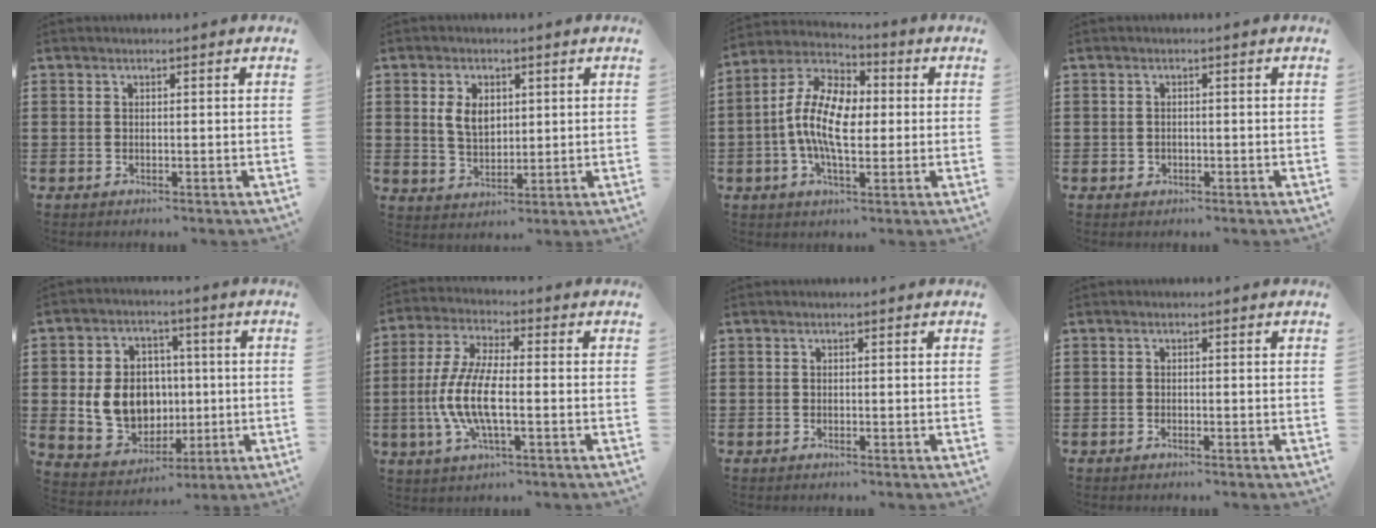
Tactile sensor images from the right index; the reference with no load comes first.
{"total": 5.0, "force": [1.2, 3.3, 3.5], "torque": [-0.070, 0.010, 0.018]}
{"total": 11.3, "force": [-0.4, 5.9, 9.7], "torque": [-0.225, -0.002, -0.015]}
{"total": 0.7, "force": [-0.2, 0.6, 0.3], "torque": [-0.009, 0.003, -0.005]}
{"total": 9.9, "force": [0.1, 8.5, 5.2], "torque": [-0.125, 0.013, 0.007]}
{"total": 9.2, "force": [-2.2, 3.0, 8.5], "torque": [-0.196, -0.013, -0.049]}
{"total": 0.0}
{"total": 0.6, "force": [-0.6, 0.1, 0.0], "torque": [-0.002, 0.000, -0.012]}